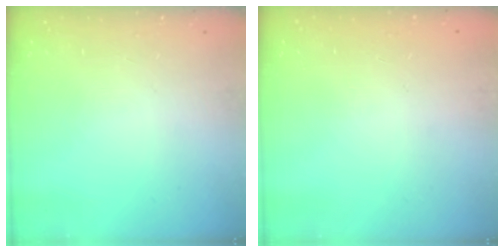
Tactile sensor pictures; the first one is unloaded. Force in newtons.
{"total": 0.0}